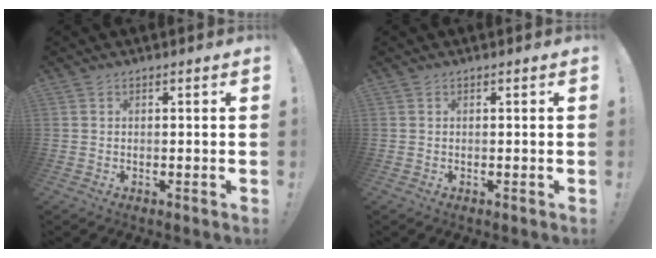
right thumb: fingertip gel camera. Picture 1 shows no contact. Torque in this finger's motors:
{"motor_torque": [0.00, 0.00, -0.12, 0.12, 0.00]}